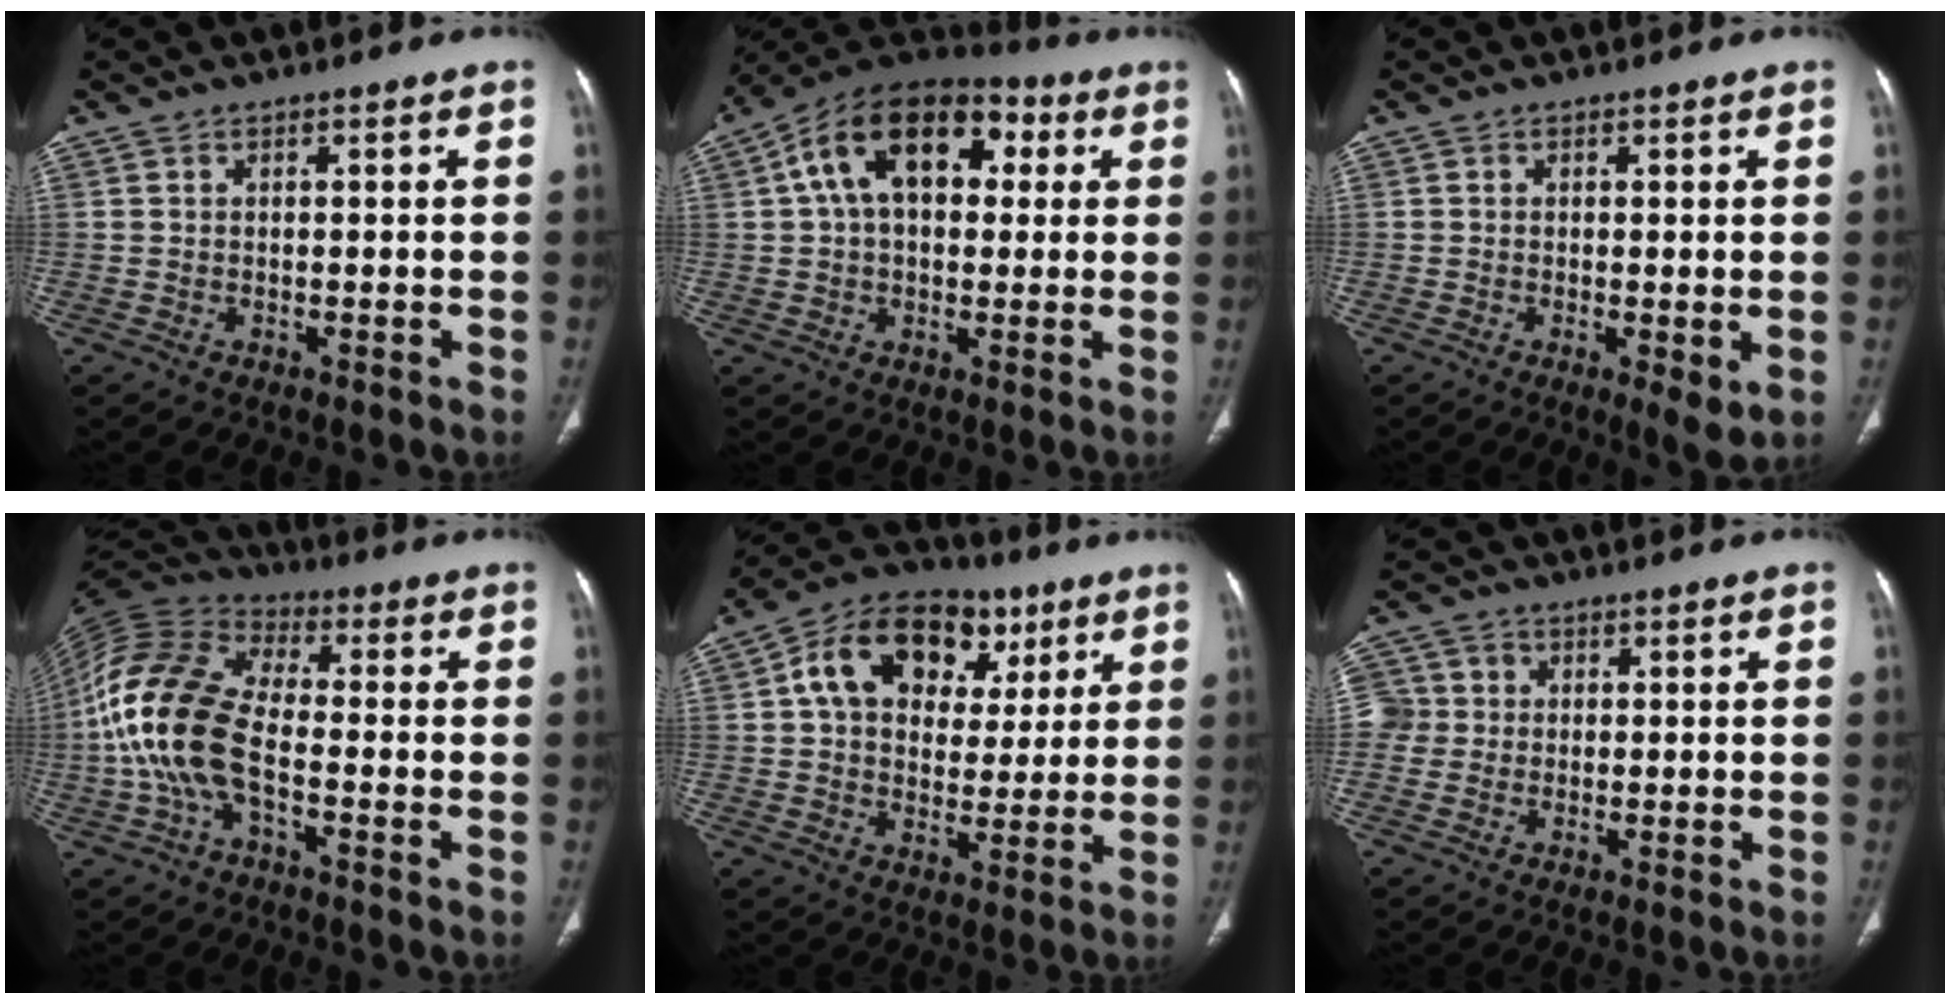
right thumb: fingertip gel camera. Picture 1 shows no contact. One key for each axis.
{"total": 18.3, "fx": 4.8, "fy": 11.5, "fz": 13.5, "tx": -0.193, "ty": 0.030, "tz": 0.067}
{"total": 4.1, "fx": -0.7, "fy": 1.2, "fz": 3.9, "tx": -0.064, "ty": -0.016, "tz": -0.013}
{"total": 16.1, "fx": -3.0, "fy": 8.3, "fz": 13.5, "tx": -0.290, "ty": 0.033, "tz": -0.064}
{"total": 19.0, "fx": 6.8, "fy": 13.5, "fz": 11.5, "tx": -0.150, "ty": 0.015, "tz": 0.104}
{"total": 5.4, "fx": 0.1, "fy": 5.2, "fz": 1.3, "tx": -0.005, "ty": 0.014, "tz": -0.005}